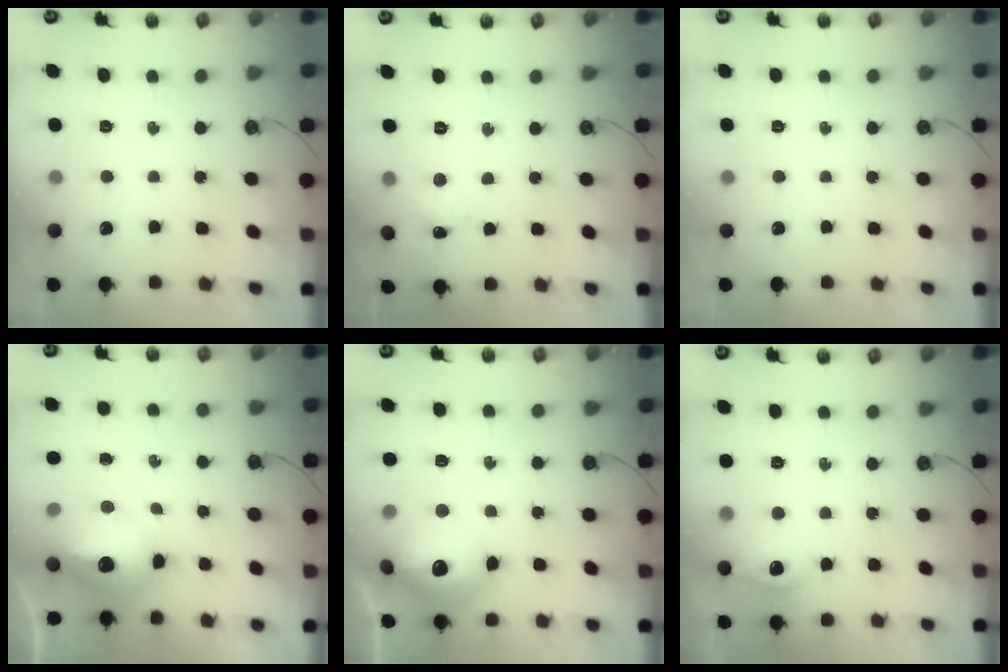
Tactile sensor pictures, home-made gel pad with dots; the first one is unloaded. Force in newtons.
{"total": 2.6, "press": 2.6, "slide": 0.4}
{"total": 0.0}
{"total": 15.9, "press": 15.3, "slide": 4.2}
{"total": 17.8, "press": 17.7, "slide": 1.5}
{"total": 9.0, "press": 8.9, "slide": 0.9}